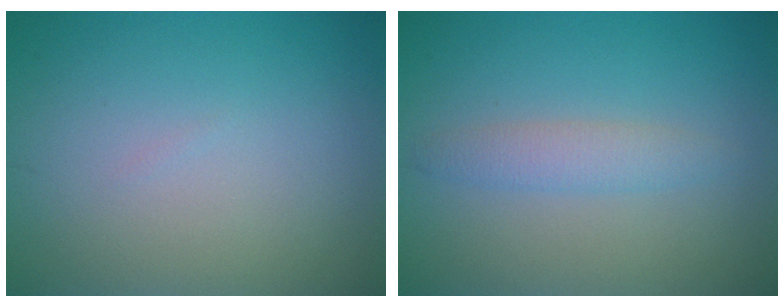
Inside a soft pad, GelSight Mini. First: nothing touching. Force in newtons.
{"total": 2.0, "press": 2.0, "slide": 0.1}